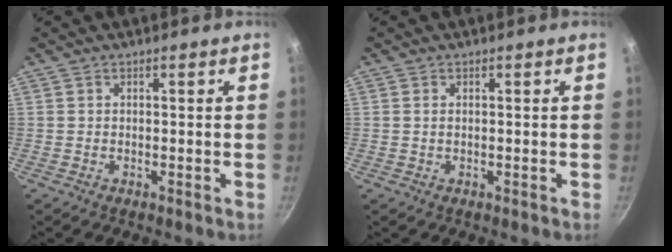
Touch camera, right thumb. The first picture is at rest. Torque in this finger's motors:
{"motor_torque": [-0.32, -0.27, -0.08, 0.09, -0.02]}